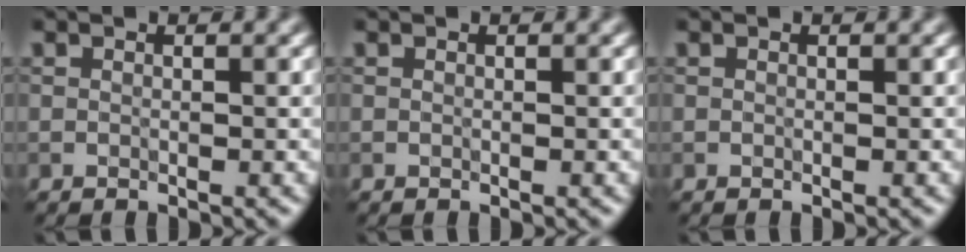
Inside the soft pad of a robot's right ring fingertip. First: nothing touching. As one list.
[{"total": 0.0}, {"total": 0.0}]